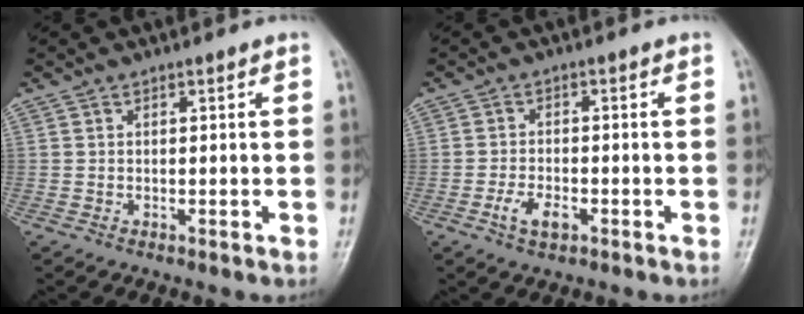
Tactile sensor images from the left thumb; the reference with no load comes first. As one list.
[{"total": 4.1, "force": [-1.9, 2.2, 2.9], "torque": [-0.054, 0.009, -0.034]}]